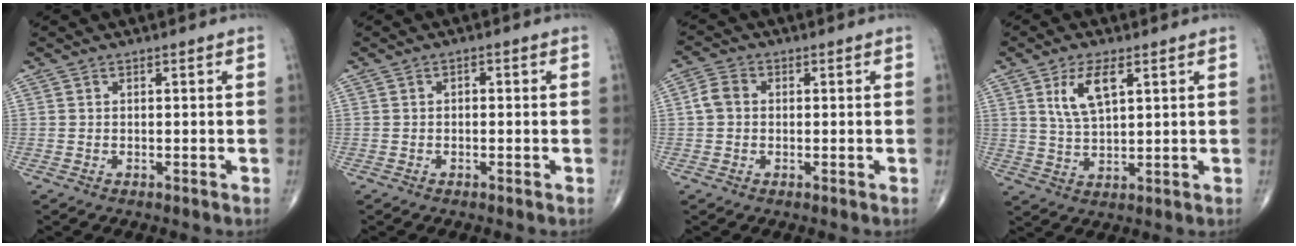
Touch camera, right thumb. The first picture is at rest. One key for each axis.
{"total": 1.0, "fx": 0.0, "fy": 0.6, "fz": 0.8, "tx": -0.009, "ty": 0.004, "tz": -0.004}
{"total": 3.6, "fx": 0.1, "fy": 2.9, "fz": 2.1, "tx": -0.041, "ty": 0.012, "tz": -0.003}
{"total": 7.3, "fx": 3.1, "fy": 2.9, "fz": 5.9, "tx": -0.111, "ty": -0.011, "tz": 0.066}